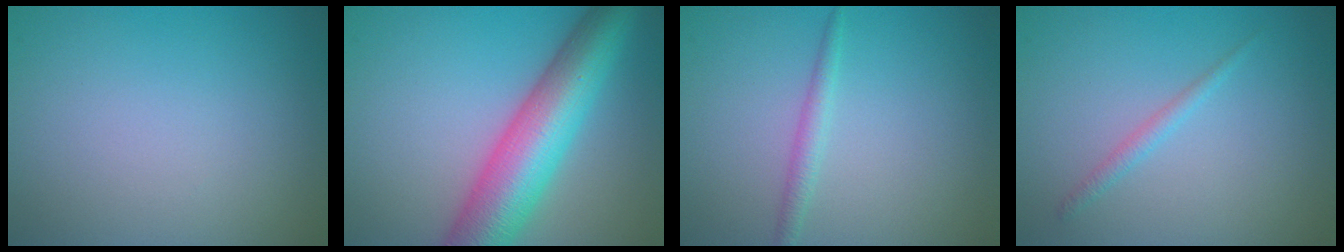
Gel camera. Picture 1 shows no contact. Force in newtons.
{"total": 9.5, "press": 9.5, "slide": 0.2}
{"total": 1.4, "press": 1.4, "slide": 0.1}
{"total": 1.1, "press": 1.1, "slide": 0.1}